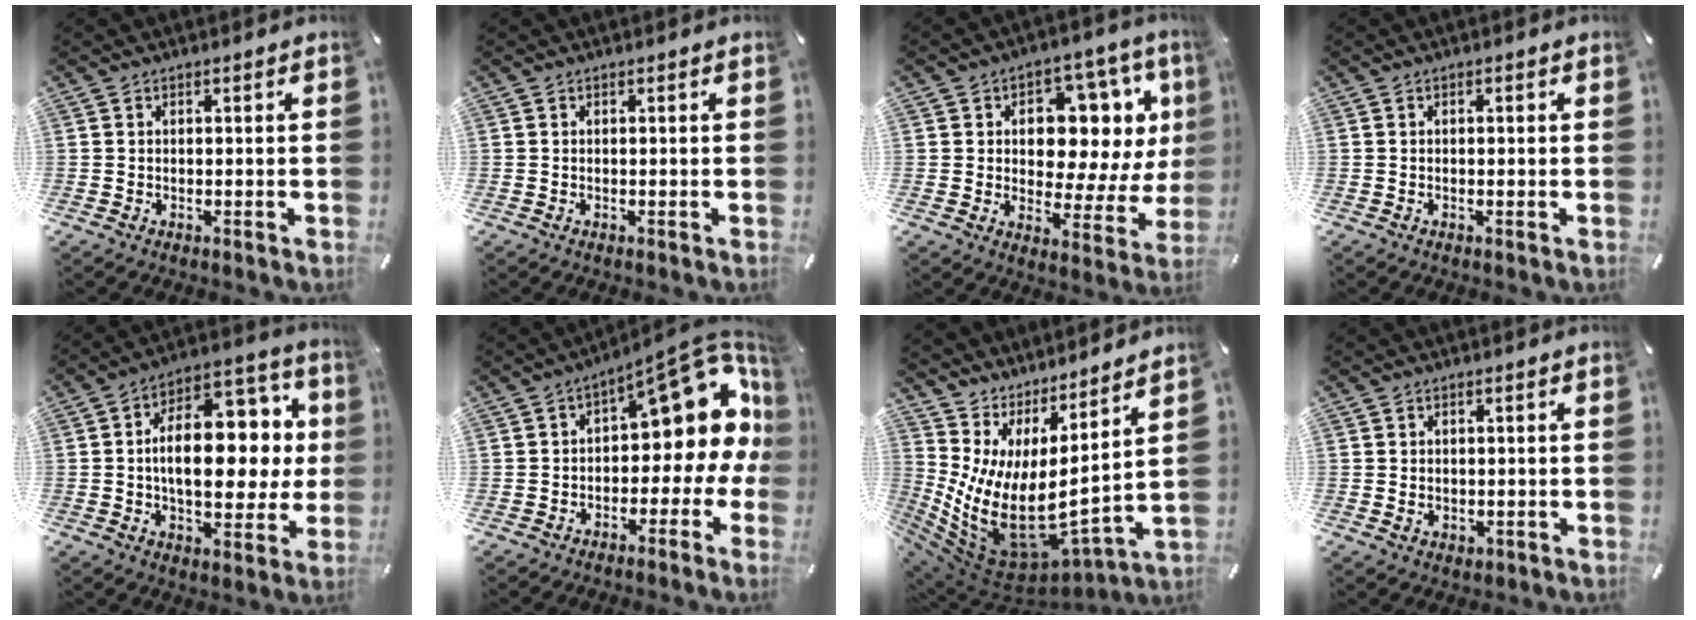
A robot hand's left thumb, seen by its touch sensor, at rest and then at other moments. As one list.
[{"total": 0.0}, {"total": 12.6, "force": [4.6, 8.3, 8.3], "torque": [-0.101, -0.050, 0.078]}, {"total": 0.6, "force": [-0.2, 0.2, 0.5], "torque": [-0.010, -0.001, -0.003]}, {"total": 19.5, "force": [2.3, 11.3, 15.7], "torque": [-0.235, -0.013, 0.038]}, {"total": 14.8, "force": [6.4, 6.8, 11.4], "torque": [-0.139, -0.054, 0.101]}, {"total": 13.3, "force": [-0.8, 6.7, 11.5], "torque": [-0.272, -0.057, -0.010]}, {"total": 1.8, "force": [0.4, 1.7, 0.5], "torque": [-0.003, 0.002, 0.003]}]